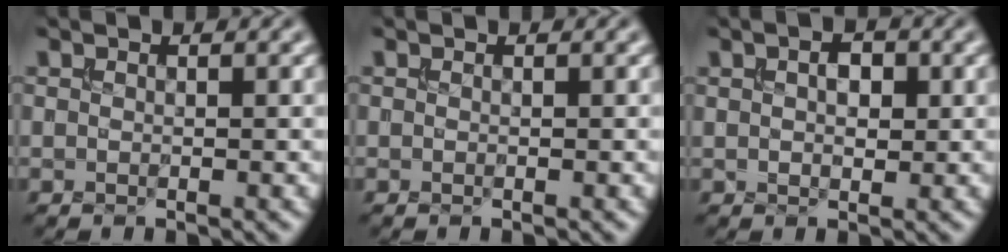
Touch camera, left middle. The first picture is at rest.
{"total": 0.0}
{"total": 2.4, "force": [0.7, 1.4, 1.8], "torque": [-0.028, 0.002, 0.012]}